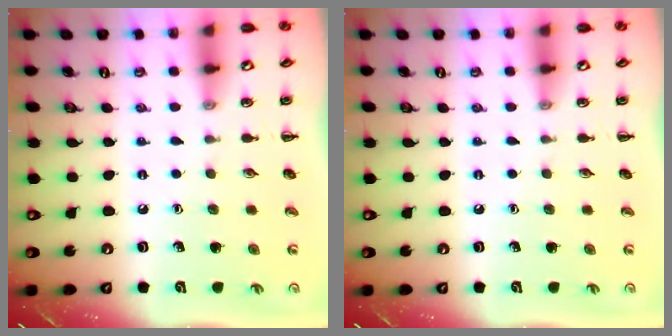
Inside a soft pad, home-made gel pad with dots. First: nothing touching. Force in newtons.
{"total": 0.0}